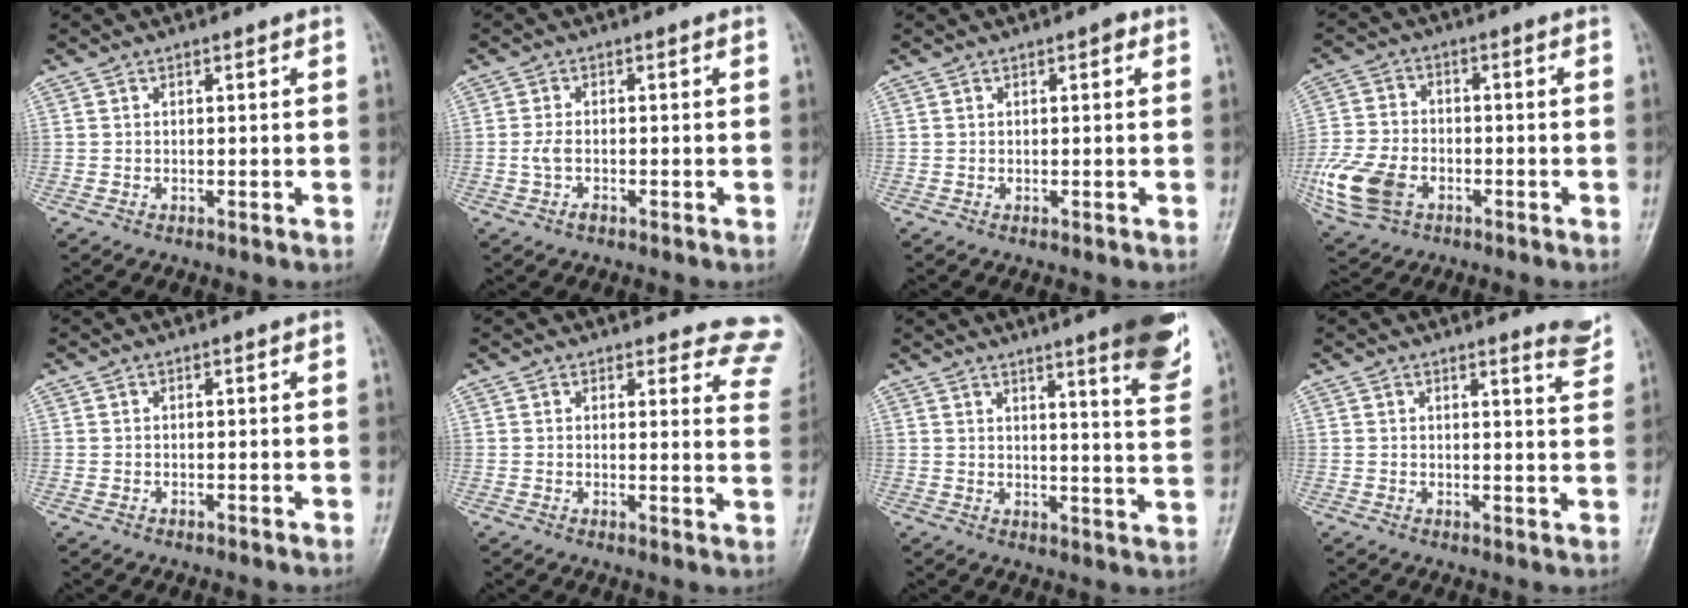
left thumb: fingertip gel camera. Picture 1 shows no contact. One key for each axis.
{"total": 2.2, "fx": -0.8, "fy": 1.2, "fz": 1.7, "tx": -0.042, "ty": 0.007, "tz": -0.018}
{"total": 0.9, "fx": 0.4, "fy": 0.5, "fz": 0.7, "tx": -0.003, "ty": 0.001, "tz": 0.001}
{"total": 12.3, "fx": -4.4, "fy": 8.5, "fz": 7.8, "tx": -0.166, "ty": 0.006, "tz": -0.084}
{"total": 0.0}
{"total": 11.1, "fx": 10.6, "fy": 3.1, "fz": 0.6, "tx": 0.054, "ty": -0.089, "tz": 0.077}
{"total": 12.9, "fx": 8.2, "fy": 1.6, "fz": 9.8, "tx": -0.109, "ty": -0.046, "tz": 0.099}
{"total": 3.5, "fx": 3.3, "fy": 0.1, "fz": 1.2, "tx": -0.014, "ty": -0.038, "tz": 0.028}